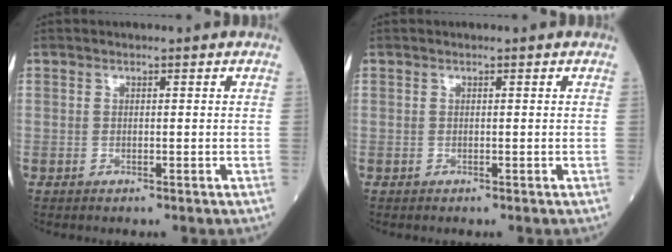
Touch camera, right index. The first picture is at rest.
{"total": 0.0}